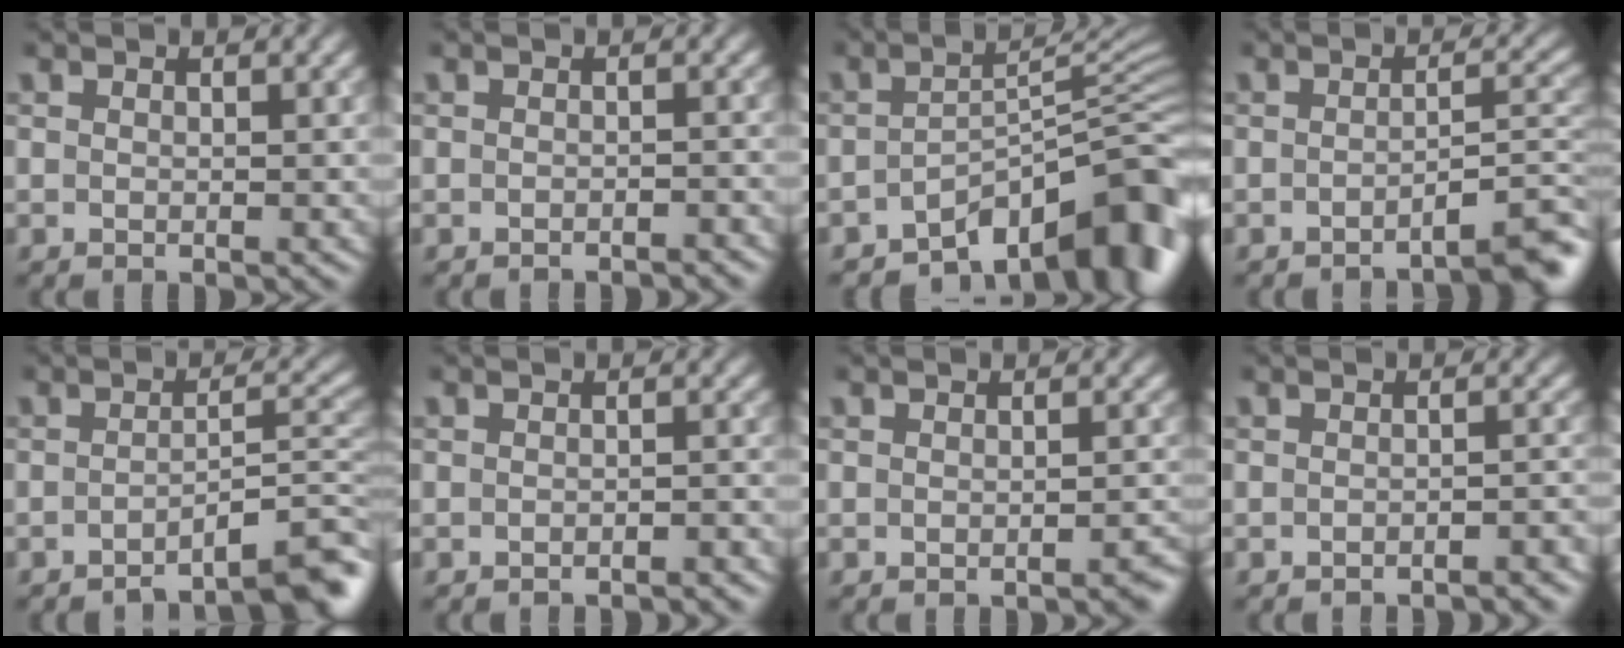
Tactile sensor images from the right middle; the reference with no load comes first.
{"total": 1.5, "force": [-1.4, 0.2, 0.4], "torque": [0.004, 0.003, -0.018]}
{"total": 10.7, "force": [-6.5, 4.0, 7.5], "torque": [-0.081, -0.002, -0.105]}
{"total": 3.8, "force": [-2.7, 0.6, 2.6], "torque": [-0.020, 0.017, -0.046]}
{"total": 5.1, "force": [-3.7, 1.1, 3.4], "torque": [-0.032, 0.014, -0.052]}
{"total": 1.9, "force": [-1.8, 0.2, 0.5], "torque": [0.004, 0.005, -0.020]}
{"total": 1.3, "force": [-0.9, 0.3, 0.9], "torque": [-0.006, 0.002, -0.013]}
{"total": 2.7, "force": [-2.5, 0.4, 0.9], "torque": [-0.001, 0.006, -0.031]}